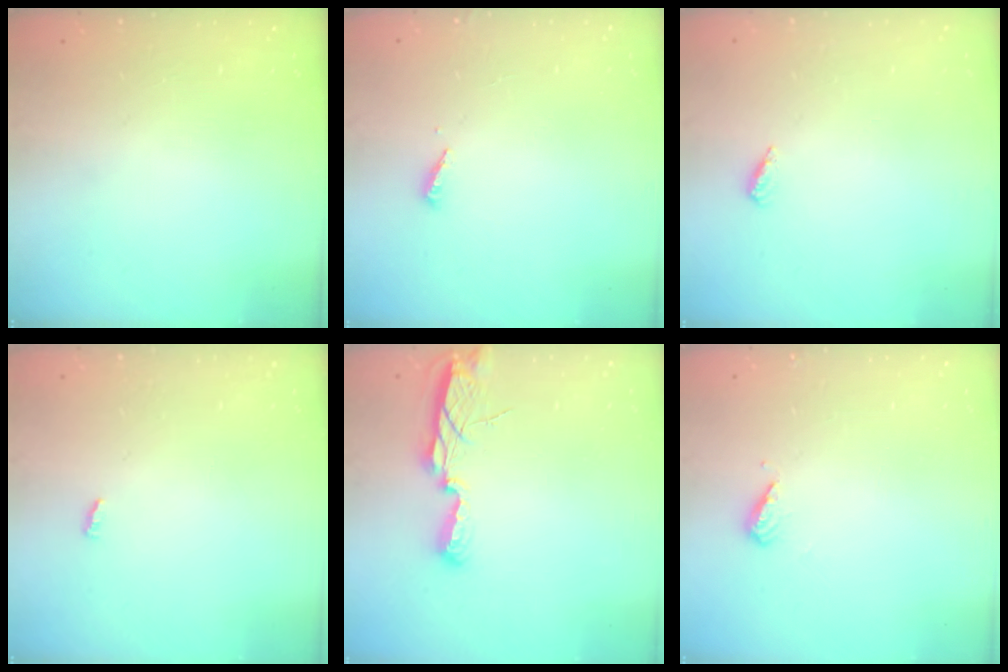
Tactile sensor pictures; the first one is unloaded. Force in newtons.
{"total": 2.0, "press": 2.0, "slide": 0.2}
{"total": 2.6, "press": 2.2, "slide": 1.3}
{"total": 2.7, "press": 2.7, "slide": 0.2}
{"total": 9.3, "press": 8.3, "slide": 4.1}
{"total": 5.8, "press": 5.6, "slide": 1.3}